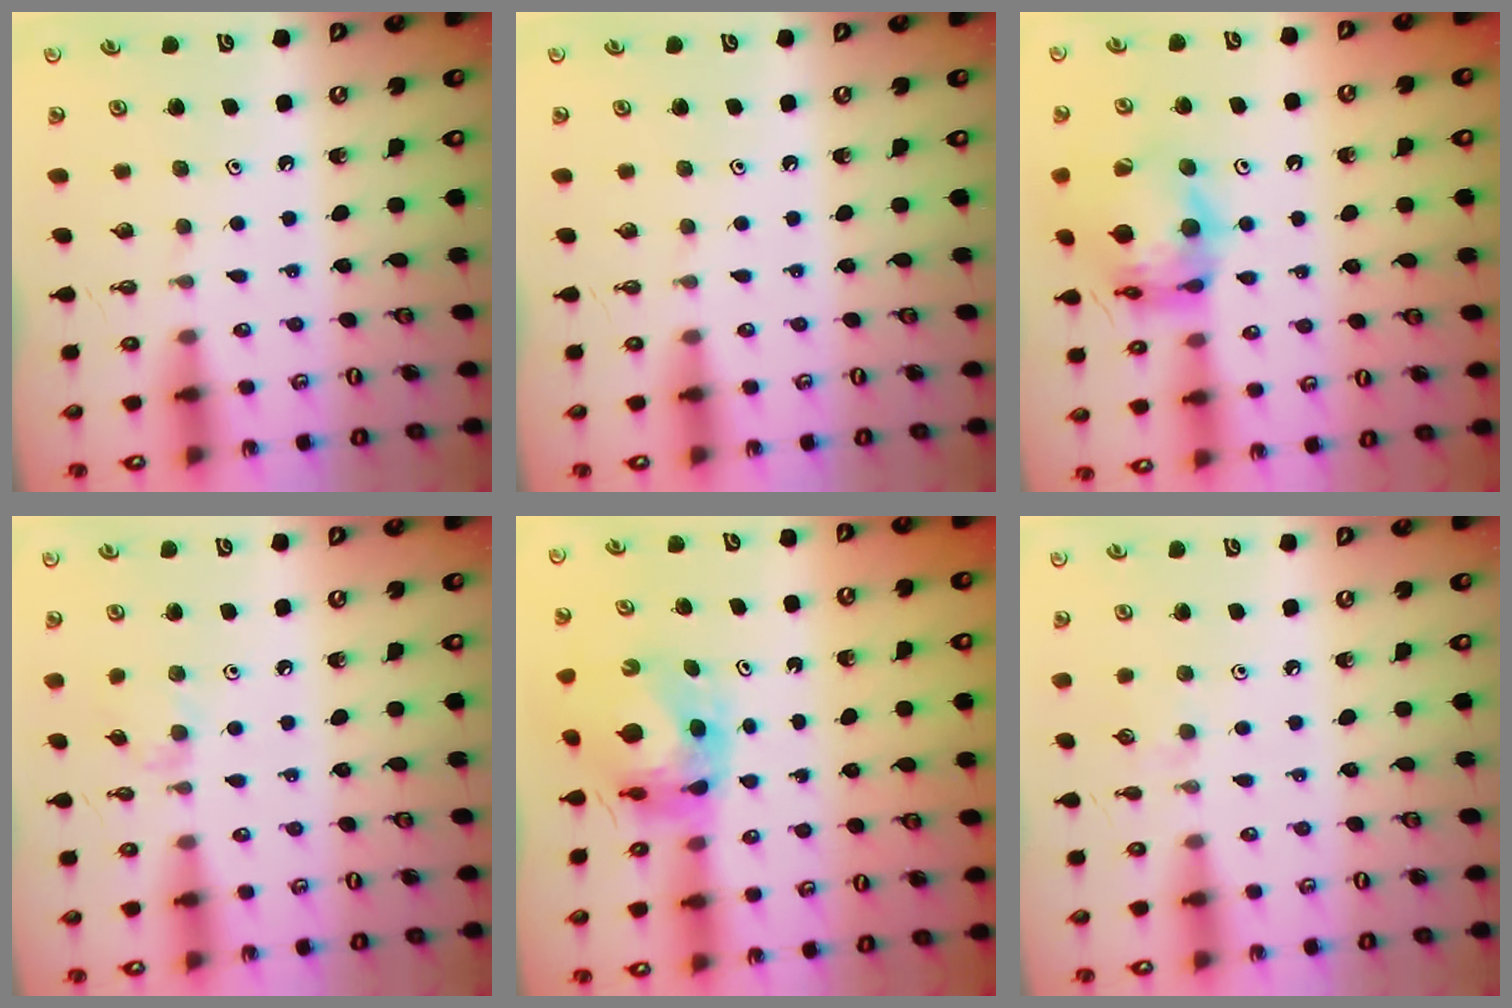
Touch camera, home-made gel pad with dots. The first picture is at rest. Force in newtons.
{"total": 0.0}
{"total": 15.4, "press": 15.3, "slide": 1.6}
{"total": 3.9, "press": 3.9, "slide": 0.5}
{"total": 7.9, "press": 7.9, "slide": 0.7}
{"total": 1.9, "press": 1.8, "slide": 0.3}